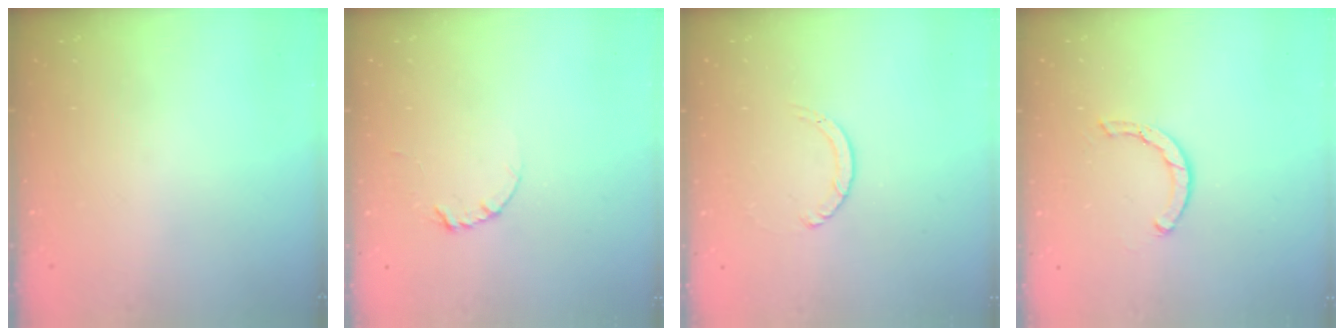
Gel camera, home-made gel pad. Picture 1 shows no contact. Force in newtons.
{"total": 3.5, "press": 3.5, "slide": 0.4}
{"total": 1.1, "press": 1.1, "slide": 0.1}
{"total": 2.5, "press": 2.5, "slide": 0.1}